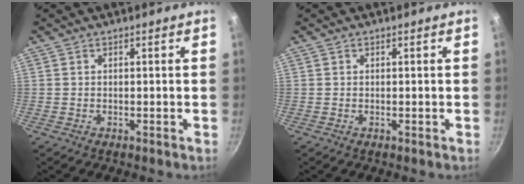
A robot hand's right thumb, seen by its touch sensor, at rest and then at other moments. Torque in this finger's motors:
{"motor_torque": [-0.25, 0.03, -0.30, 0.09, 0.00]}